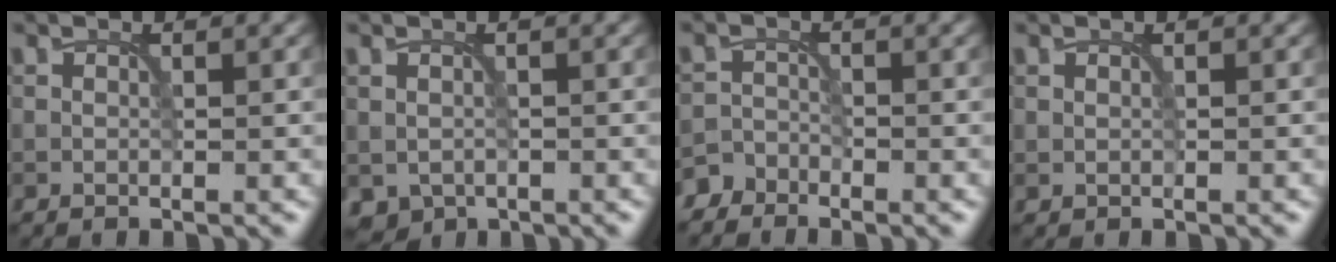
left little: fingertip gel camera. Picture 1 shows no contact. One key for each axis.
{"total": 0.9, "fx": -0.3, "fy": 0.8, "fz": 0.3, "tx": -0.007, "ty": -0.007, "tz": -0.004}
{"total": 2.7, "fx": -2.5, "fy": 1.0, "fz": -0.1, "tx": 0.001, "ty": 0.001, "tz": -0.050}
{"total": 0.0}